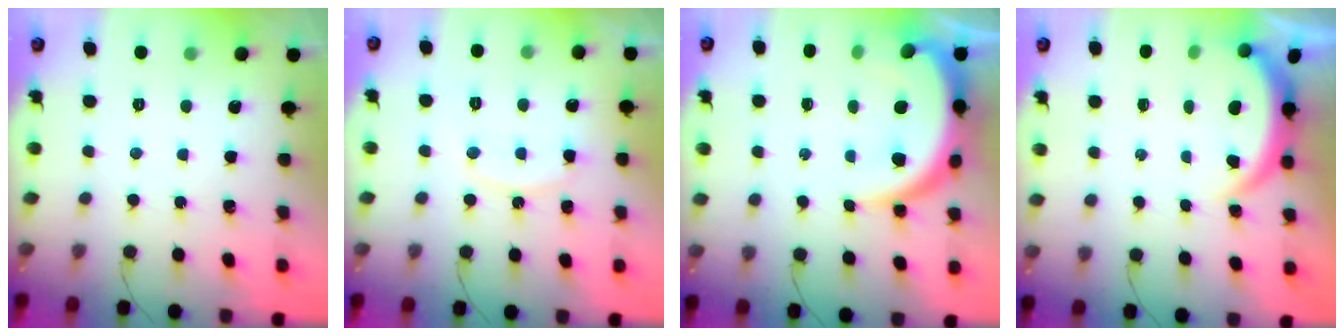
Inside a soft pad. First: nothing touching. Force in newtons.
{"total": 8.3, "press": 8.3, "slide": 0.5}
{"total": 9.7, "press": 9.7, "slide": 0.7}
{"total": 3.8, "press": 3.8, "slide": 0.3}